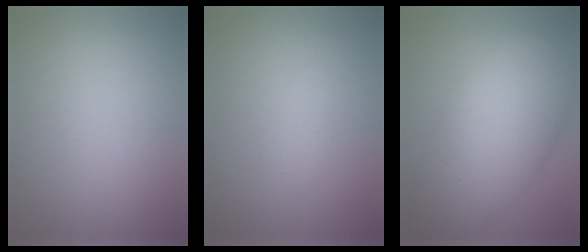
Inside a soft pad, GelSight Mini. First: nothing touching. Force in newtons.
{"total": 0.6, "press": 0.6, "slide": 0.0}
{"total": 10.3, "press": 10.2, "slide": 0.5}